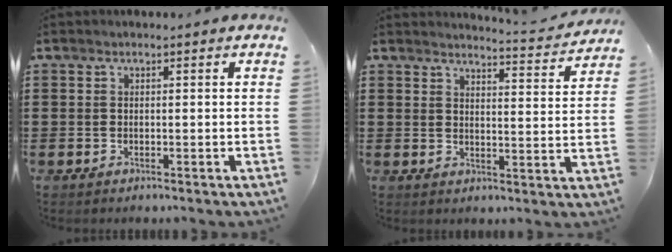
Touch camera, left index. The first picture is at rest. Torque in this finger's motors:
{"motor_torque": [0.99, -1.15, 0.06, -0.01]}